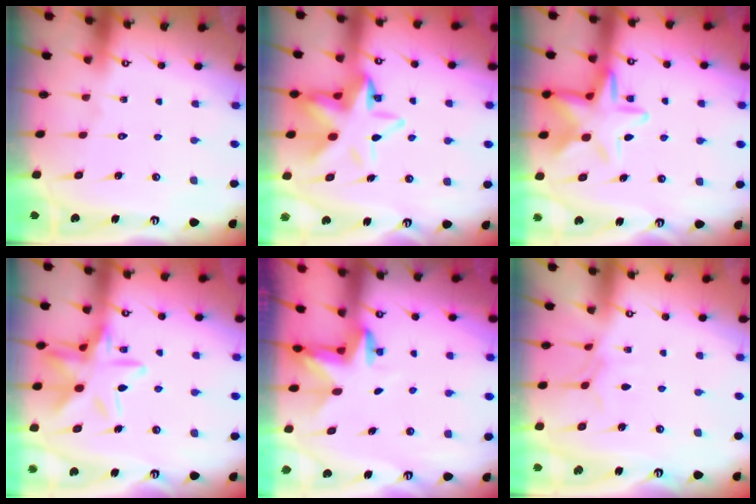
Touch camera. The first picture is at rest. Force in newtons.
{"total": 13.1, "press": 12.7, "slide": 3.2}
{"total": 12.6, "press": 12.5, "slide": 1.0}
{"total": 14.6, "press": 14.6, "slide": 1.0}
{"total": 2.9, "press": 2.9, "slide": 0.7}
{"total": 4.1, "press": 4.1, "slide": 0.6}